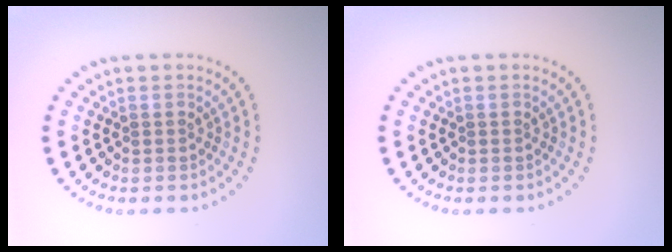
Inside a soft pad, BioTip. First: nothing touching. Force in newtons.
{"total": 0.0}